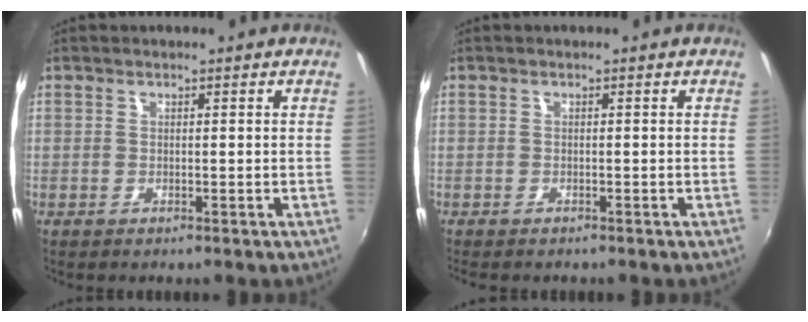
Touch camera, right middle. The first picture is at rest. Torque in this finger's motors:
{"motor_torque": [0.31, -0.35, 0.02, 0.02]}